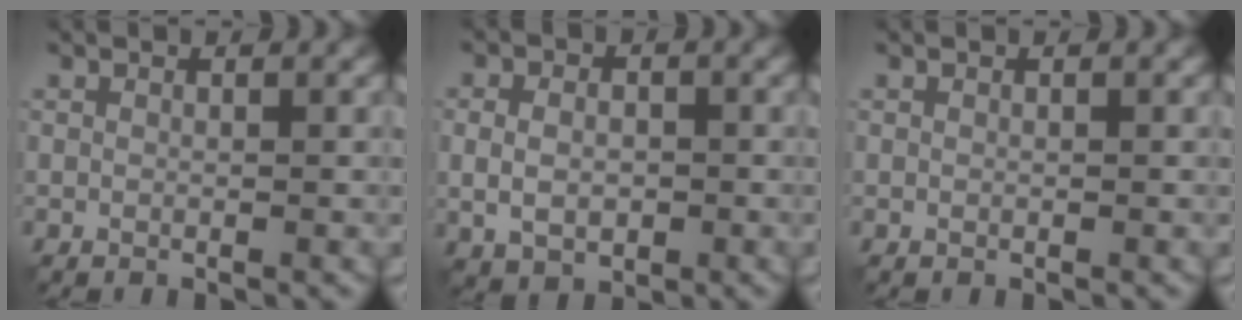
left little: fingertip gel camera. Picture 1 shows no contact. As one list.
[{"total": 4.1, "force": [-0.4, 3.1, 2.5], "torque": [-0.037, -0.001, -0.008]}, {"total": 0.0}]